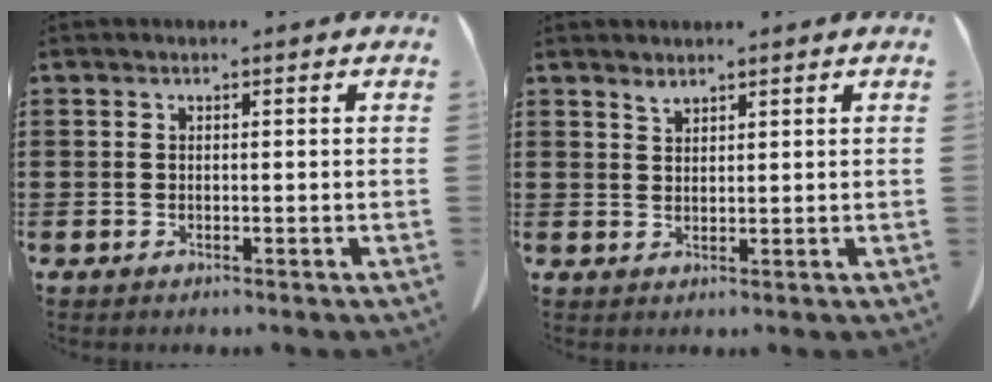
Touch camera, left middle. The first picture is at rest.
{"total": 1.5, "force": [1.4, 0.2, 0.4], "torque": [-0.011, -0.001, 0.028]}